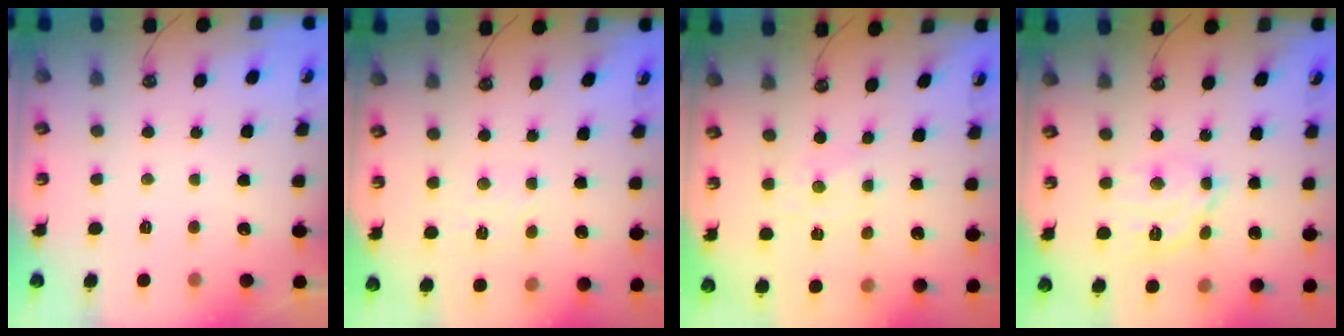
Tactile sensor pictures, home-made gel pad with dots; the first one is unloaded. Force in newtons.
{"total": 2.5, "press": 2.5, "slide": 0.4}
{"total": 0.0}
{"total": 12.1, "press": 12.0, "slide": 1.8}